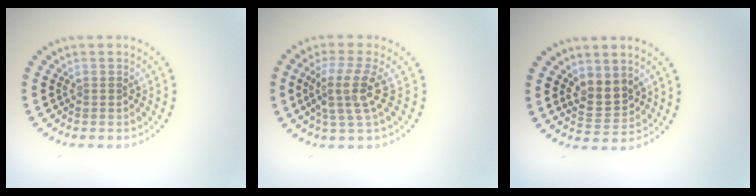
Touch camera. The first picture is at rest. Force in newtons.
{"total": 3.8, "press": 2.8, "slide": 2.6}
{"total": 2.8, "press": 2.6, "slide": 1.0}